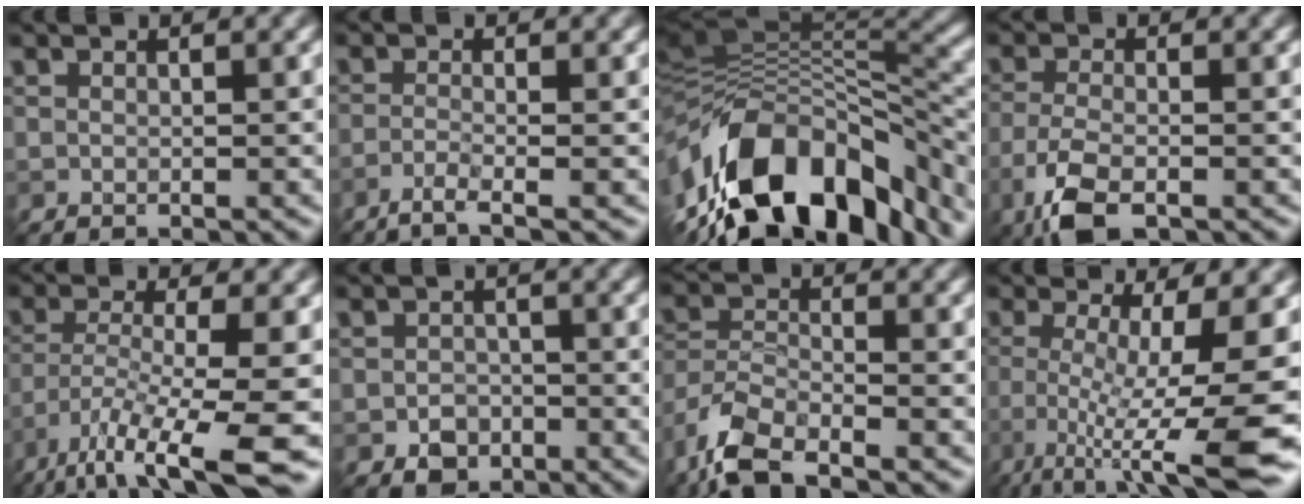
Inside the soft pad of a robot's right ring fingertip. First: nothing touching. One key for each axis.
{"total": 2.4, "fx": -1.5, "fy": 0.3, "fz": 1.8, "tx": -0.031, "ty": -0.001, "tz": -0.045}
{"total": 15.1, "fx": -7.1, "fy": 6.7, "fz": 11.4, "tx": -0.196, "ty": 0.016, "tz": -0.119}
{"total": 5.2, "fx": -3.1, "fy": 1.9, "fz": 3.8, "tx": -0.089, "ty": -0.010, "tz": -0.069}
{"total": 10.9, "fx": -6.4, "fy": 2.5, "fz": 8.5, "tx": -0.149, "ty": -0.017, "tz": -0.108}
{"total": 2.4, "fx": -1.2, "fy": 1.9, "fz": 0.9, "tx": -0.006, "ty": -0.001, "tz": -0.024}
{"total": 6.6, "fx": -4.8, "fy": 2.5, "fz": 3.8, "tx": -0.077, "ty": -0.006, "tz": -0.104}
{"total": 11.4, "fx": -2.9, "fy": 2.6, "fz": 10.7, "tx": -0.171, "ty": -0.016, "tz": -0.044}